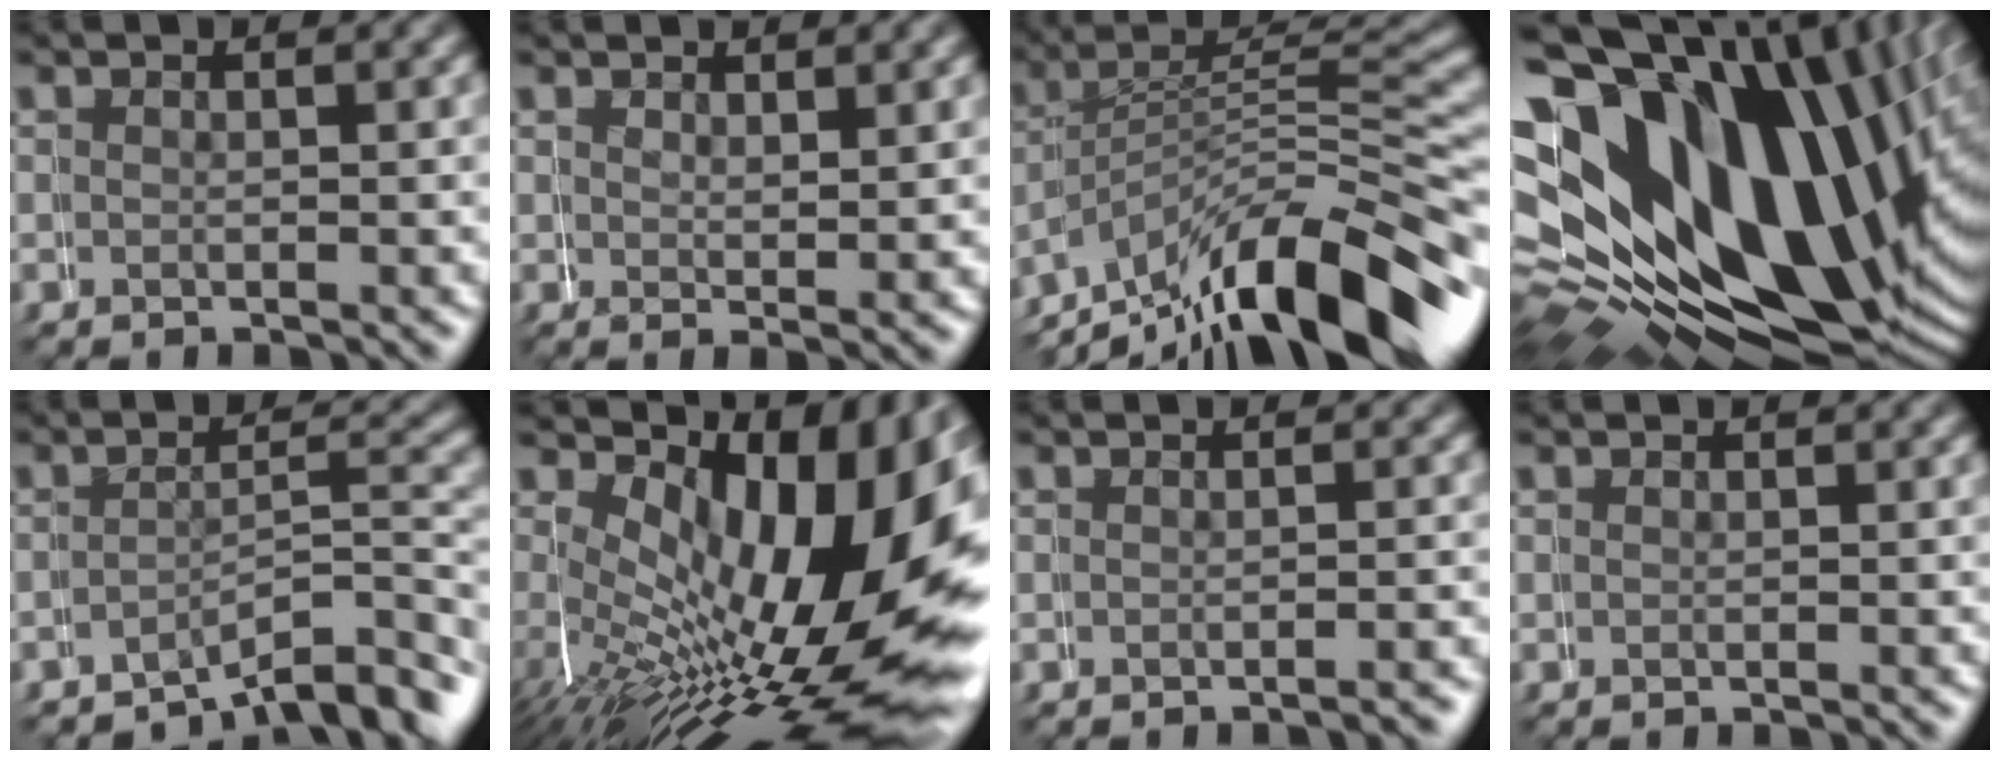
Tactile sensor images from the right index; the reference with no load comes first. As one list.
[{"total": 1.4, "force": [1.2, 0.4, 0.7], "torque": [-0.013, -0.012, 0.023]}, {"total": 11.9, "force": [-7.2, 5.5, 7.7], "torque": [-0.115, -0.015, -0.103]}, {"total": 27.3, "force": [-0.8, 18.9, 19.7], "torque": [-0.337, -0.018, -0.010]}, {"total": 5.3, "force": [-4.3, 1.2, 2.7], "torque": [-0.029, -0.003, -0.065]}, {"total": 16.8, "force": [-2.0, 8.4, 14.5], "torque": [-0.205, -0.033, -0.007]}, {"total": 1.5, "force": [-1.4, 0.0, 0.5], "torque": [0.000, 0.008, -0.024]}, {"total": 0.0}]